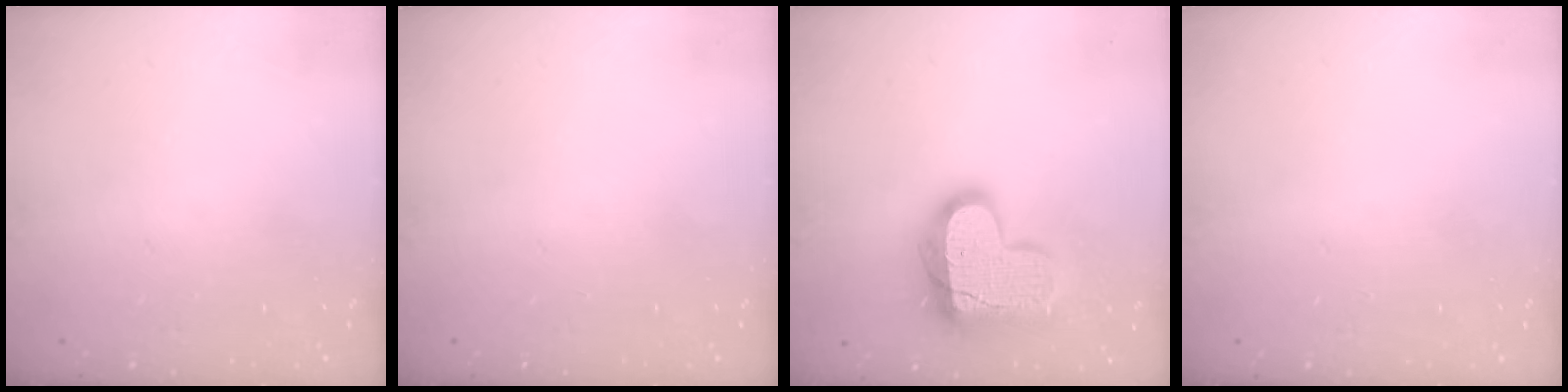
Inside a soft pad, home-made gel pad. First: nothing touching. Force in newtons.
{"total": 0.0}
{"total": 18.0, "press": 17.9, "slide": 1.3}
{"total": 0.5, "press": 0.5, "slide": 0.1}